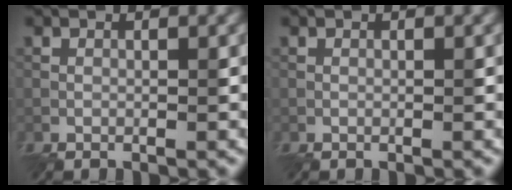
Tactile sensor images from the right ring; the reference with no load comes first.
{"total": 0.0}